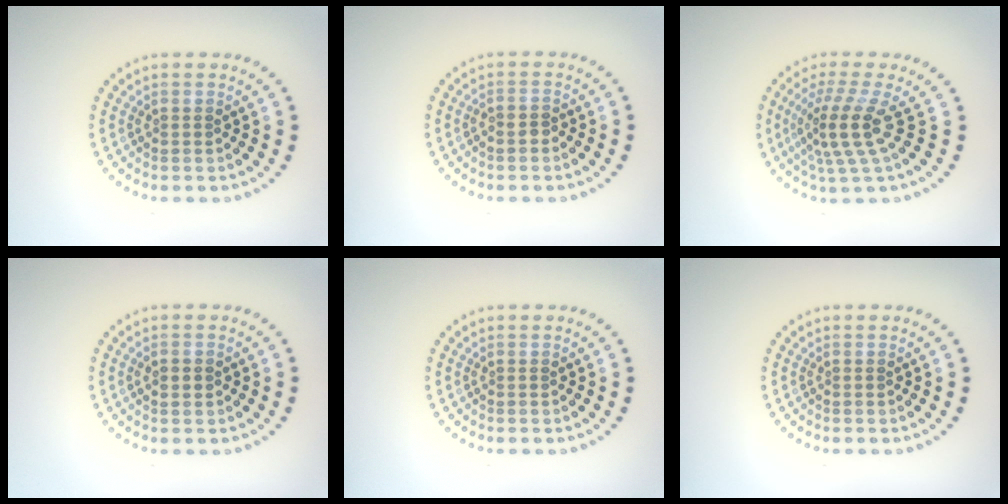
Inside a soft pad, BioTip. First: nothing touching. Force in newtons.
{"total": 1.0, "press": 0.7, "slide": 0.7}
{"total": 4.4, "press": 3.1, "slide": 3.1}
{"total": 1.8, "press": 1.8, "slide": 0.2}
{"total": 0.0}
{"total": 0.0}